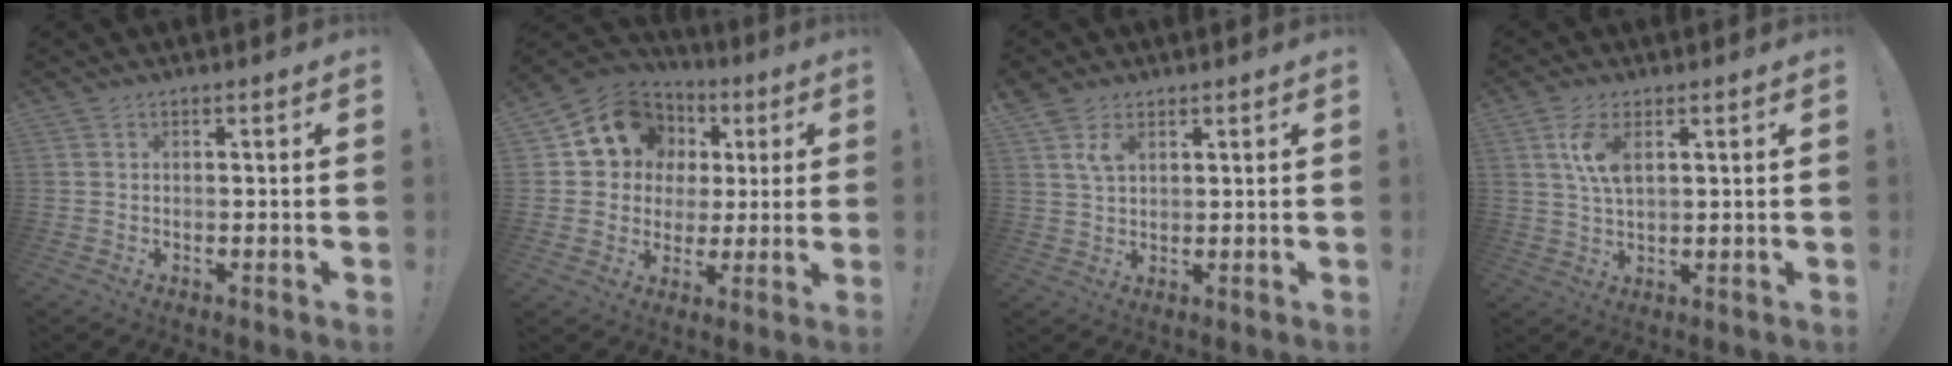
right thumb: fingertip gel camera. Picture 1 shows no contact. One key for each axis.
{"total": 13.7, "fx": 5.0, "fy": 11.7, "fz": 5.0, "tx": -0.071, "ty": -0.020, "tz": 0.109}
{"total": 6.0, "fx": 3.4, "fy": 3.4, "fz": 3.5, "tx": -0.051, "ty": -0.016, "tz": 0.062}
{"total": 7.1, "fx": 2.5, "fy": 3.0, "fz": 5.9, "tx": -0.119, "ty": -0.005, "tz": 0.039}